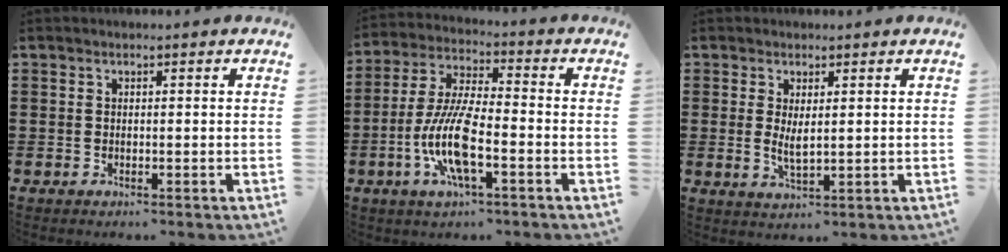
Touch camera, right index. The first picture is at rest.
{"total": 10.2, "force": [-3.5, 2.7, 9.2], "torque": [-0.211, -0.013, -0.073]}
{"total": 3.0, "force": [0.7, 1.0, 2.7], "torque": [-0.046, -0.002, 0.011]}